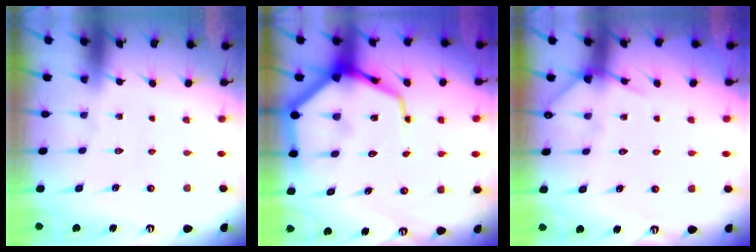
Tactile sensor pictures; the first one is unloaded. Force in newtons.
{"total": 14.9, "press": 14.8, "slide": 1.6}
{"total": 4.7, "press": 4.7, "slide": 0.6}